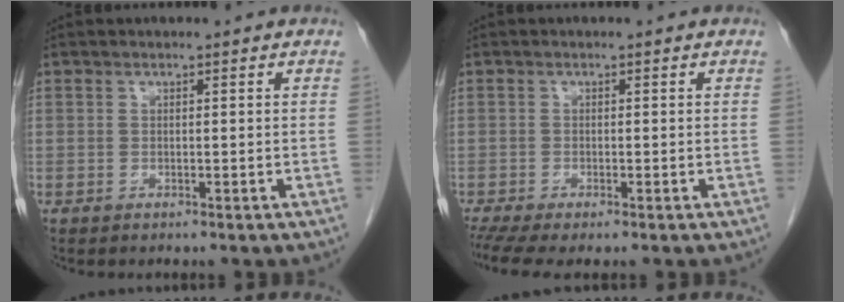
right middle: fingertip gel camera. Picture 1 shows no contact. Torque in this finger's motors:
{"motor_torque": [1.06, -0.47, 0.09, 0.05]}